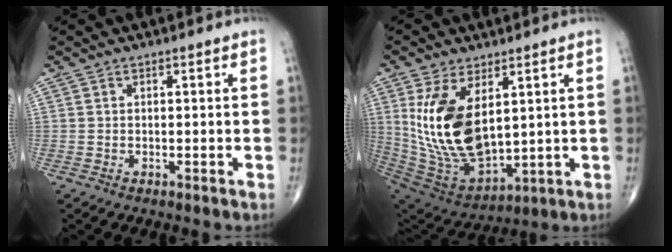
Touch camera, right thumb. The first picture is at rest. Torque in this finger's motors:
{"motor_torque": [-0.94, 2.01, 1.67, 1.09, 0.45]}